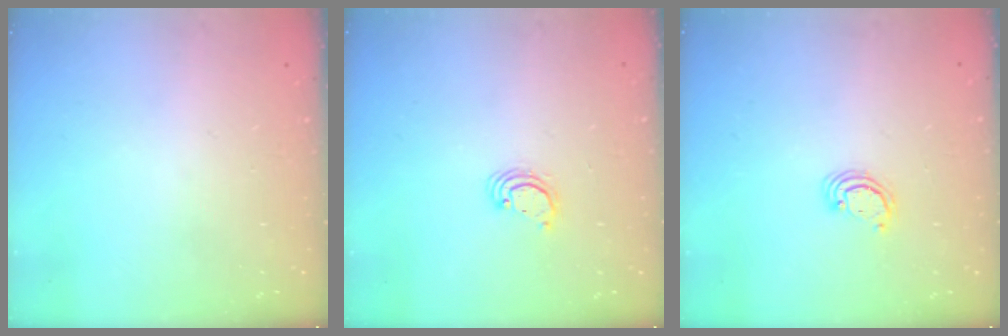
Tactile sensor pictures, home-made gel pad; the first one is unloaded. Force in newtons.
{"total": 2.8, "press": 2.8, "slide": 0.2}
{"total": 2.6, "press": 2.5, "slide": 0.2}